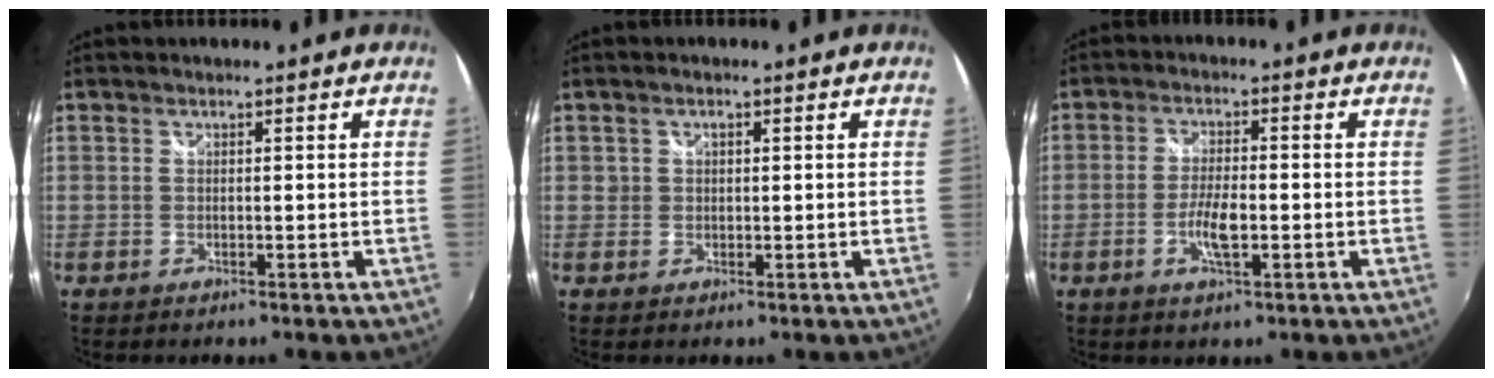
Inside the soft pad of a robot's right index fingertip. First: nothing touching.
{"total": 1.4, "force": [0.3, 1.2, 0.5], "torque": [-0.007, 0.006, 0.006]}
{"total": 5.3, "force": [-1.8, 1.6, 4.8], "torque": [-0.099, -0.002, -0.035]}